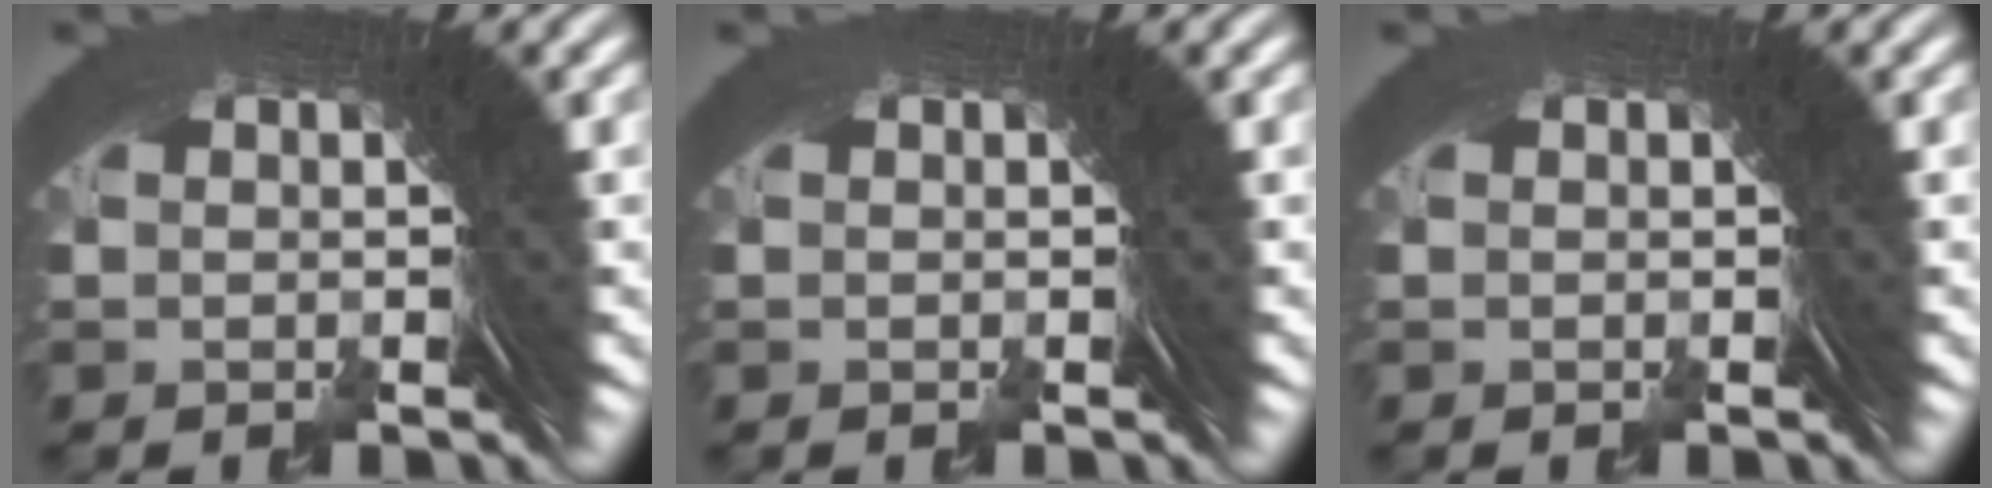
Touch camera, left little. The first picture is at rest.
{"total": 0.0}
{"total": 0.0}